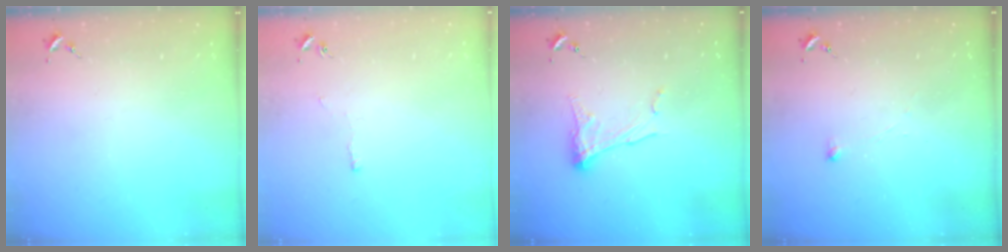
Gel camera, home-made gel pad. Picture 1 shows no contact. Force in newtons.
{"total": 2.3, "press": 2.3, "slide": 0.4}
{"total": 9.6, "press": 9.6, "slide": 0.5}
{"total": 2.5, "press": 2.5, "slide": 0.2}